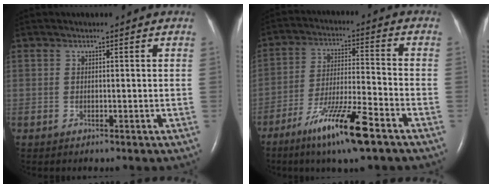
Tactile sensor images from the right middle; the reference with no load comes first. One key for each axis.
{"total": 12.4, "fx": -7.8, "fy": 0.6, "fz": 9.6, "tx": -0.181, "ty": -0.027, "tz": -0.139}